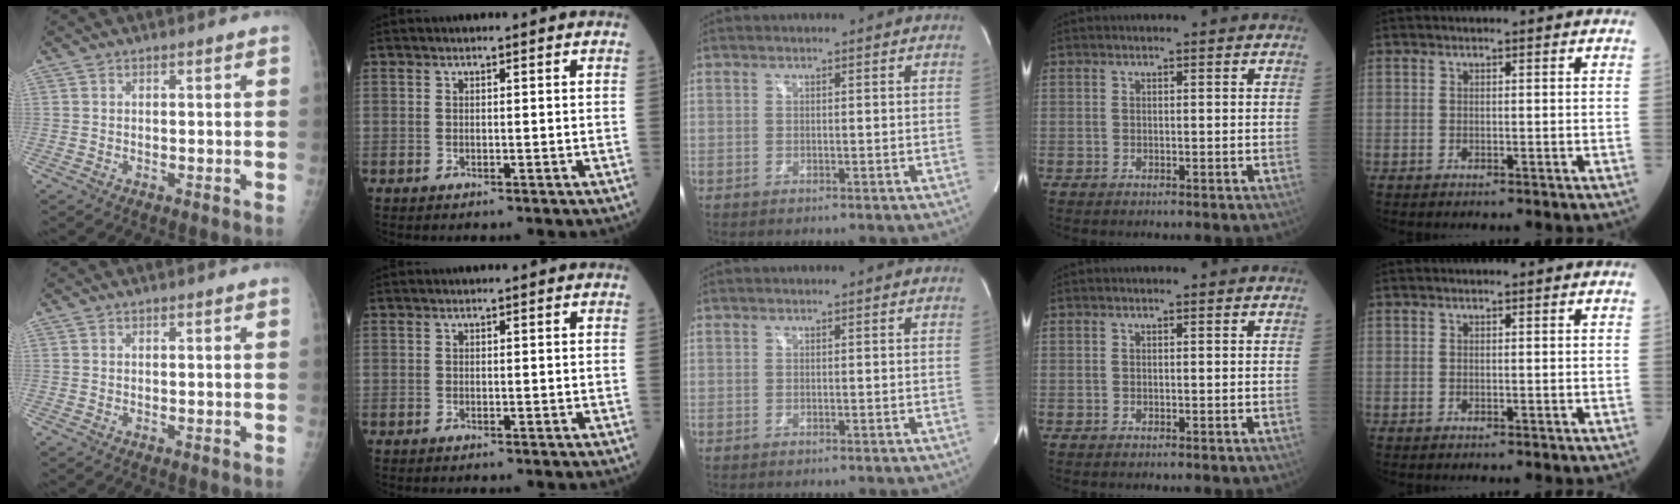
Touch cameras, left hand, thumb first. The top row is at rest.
{}